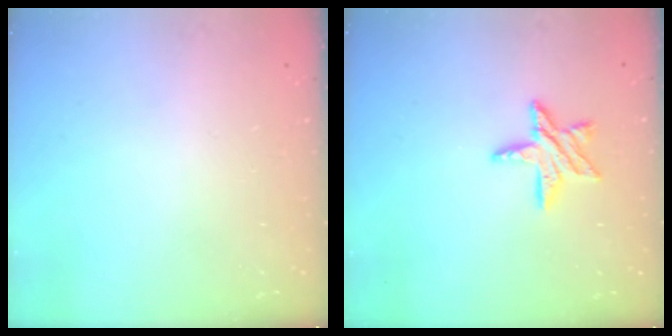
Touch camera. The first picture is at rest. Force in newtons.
{"total": 10.0, "press": 9.9, "slide": 0.9}